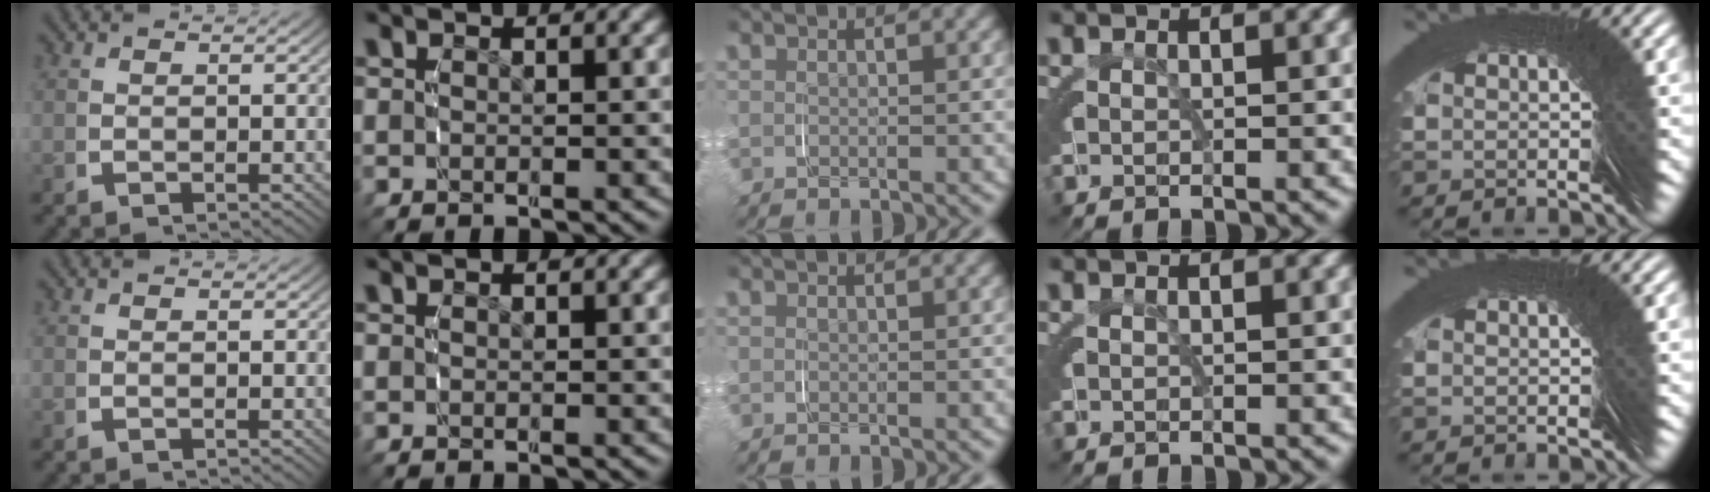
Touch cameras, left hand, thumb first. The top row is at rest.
{}